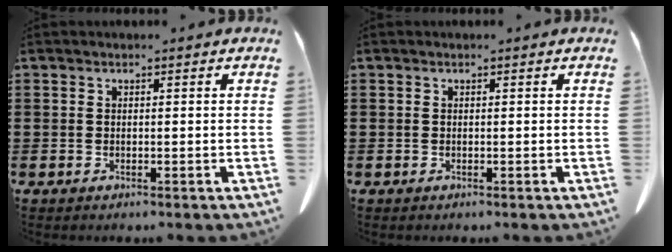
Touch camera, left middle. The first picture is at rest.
{"total": 0.0}